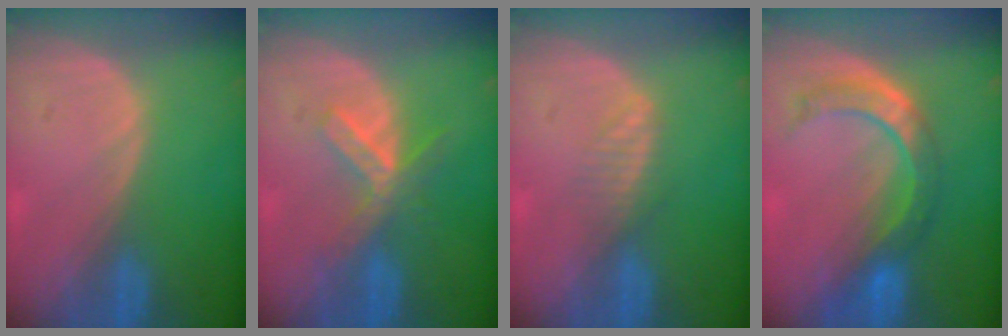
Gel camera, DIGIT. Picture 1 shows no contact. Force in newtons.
{"total": 5.1, "press": 5.1, "slide": 0.3}
{"total": 2.3, "press": 2.3, "slide": 0.1}
{"total": 7.2, "press": 6.9, "slide": 2.2}